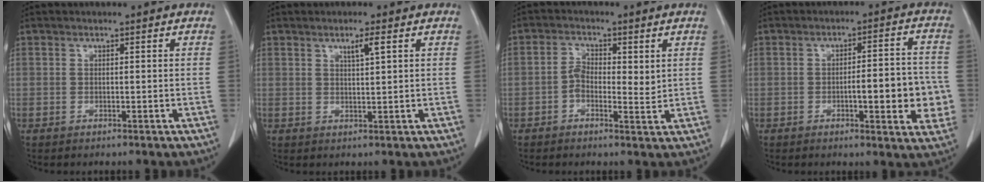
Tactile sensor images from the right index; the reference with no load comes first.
{"total": 2.3, "force": [1.2, 0.0, 1.9], "torque": [-0.036, -0.003, 0.022]}
{"total": 4.5, "force": [0.4, 2.4, 3.7], "torque": [-0.061, 0.006, 0.003]}
{"total": 9.9, "force": [-1.9, 2.4, 9.4], "torque": [-0.119, 0.013, -0.020]}